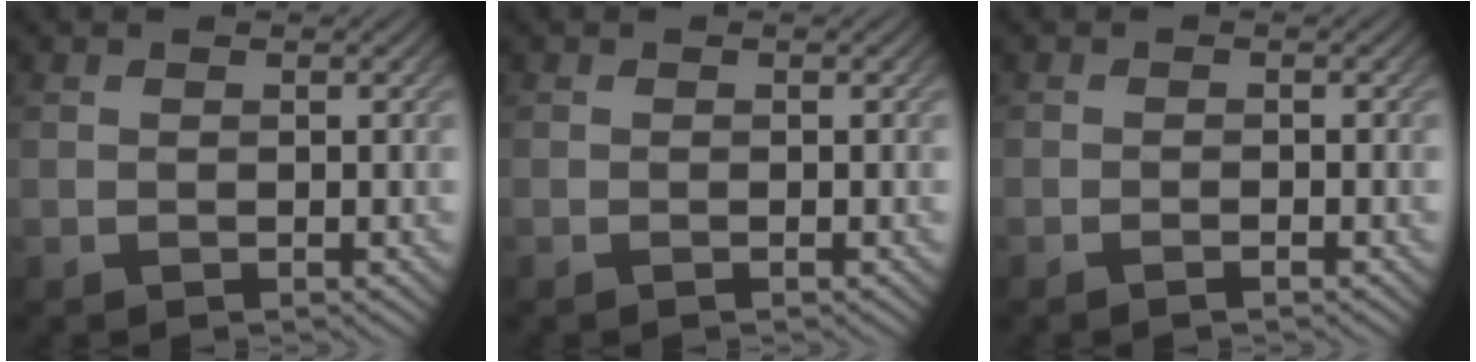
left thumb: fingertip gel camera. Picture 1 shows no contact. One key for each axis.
{"total": 0.0}
{"total": 0.7, "fx": -0.6, "fy": 0.0, "fz": 0.5, "tx": -0.009, "ty": 0.002, "tz": -0.012}